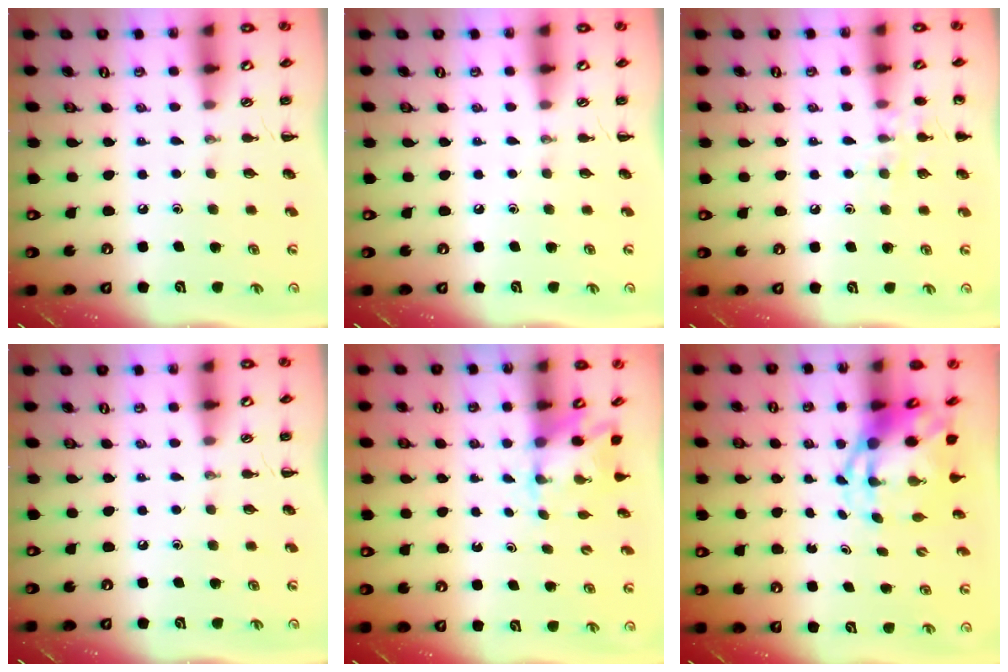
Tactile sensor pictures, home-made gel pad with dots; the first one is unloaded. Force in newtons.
{"total": 0.0}
{"total": 7.5, "press": 7.4, "slide": 1.6}
{"total": 0.0}
{"total": 2.6, "press": 2.4, "slide": 1.1}
{"total": 5.1, "press": 4.9, "slide": 1.7}